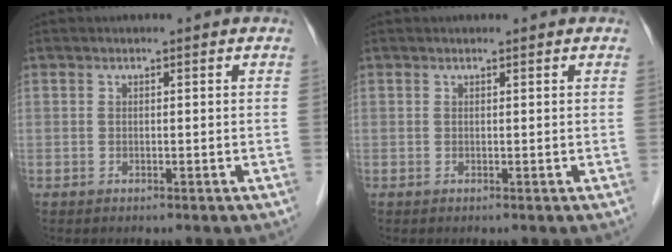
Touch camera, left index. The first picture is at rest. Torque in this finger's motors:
{"motor_torque": [0.13, -0.09, 0.00, -0.01]}